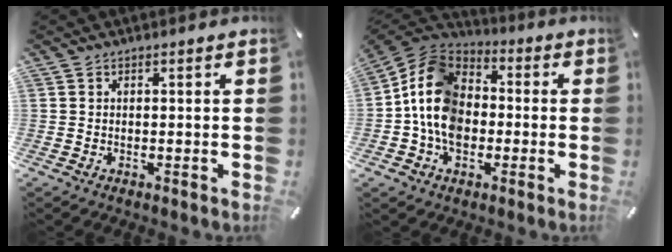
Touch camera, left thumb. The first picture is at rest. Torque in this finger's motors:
{"motor_torque": [1.07, 1.75, 0.98, -0.47, 0.37]}